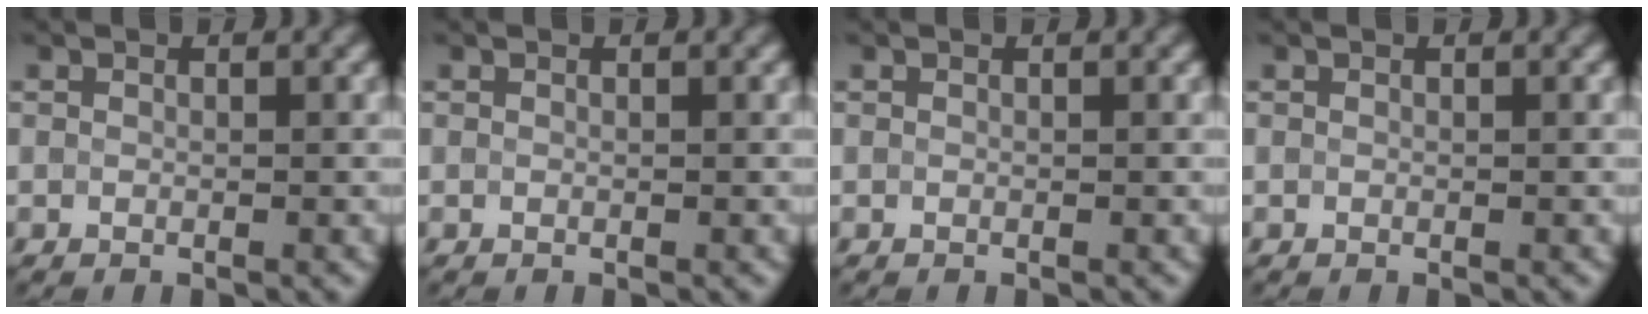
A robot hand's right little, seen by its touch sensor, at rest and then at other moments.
{"total": 0.0}
{"total": 0.0}
{"total": 0.0}